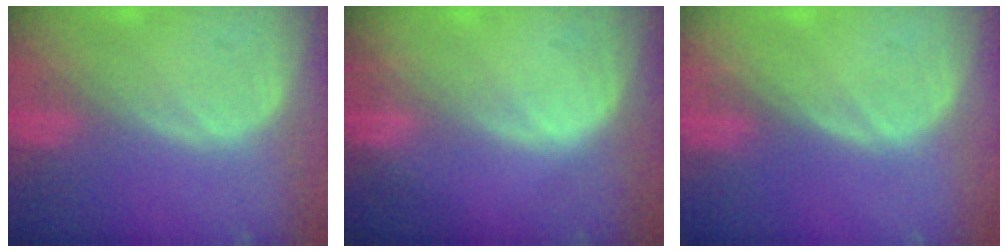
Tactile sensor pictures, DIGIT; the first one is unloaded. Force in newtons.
{"total": 0.6, "press": 0.6, "slide": 0.1}
{"total": 0.0}